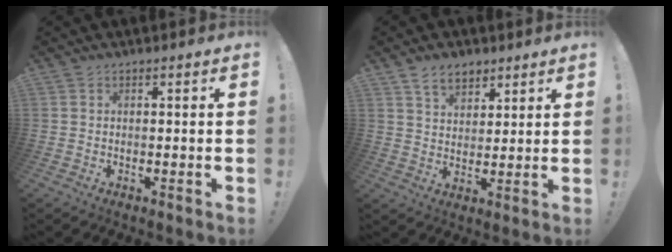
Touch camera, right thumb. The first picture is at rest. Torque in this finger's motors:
{"motor_torque": [-0.05, 0.22, 0.52, 0.41, -0.01]}